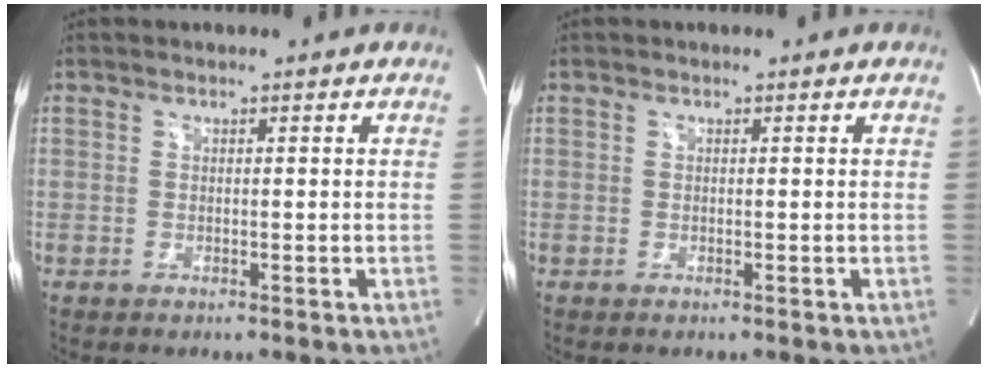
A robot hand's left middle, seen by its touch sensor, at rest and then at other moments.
{"total": 0.0}